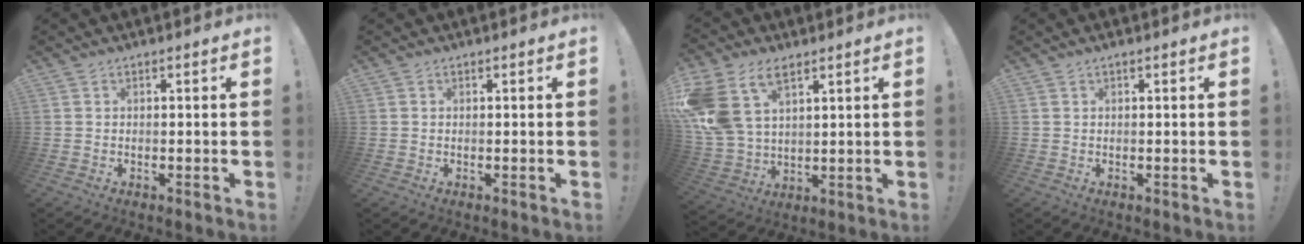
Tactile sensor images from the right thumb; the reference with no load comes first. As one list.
[{"total": 0.0}, {"total": 15.6, "force": [7.8, 9.8, 9.3], "torque": [-0.206, -0.033, 0.151]}, {"total": 0.0}]